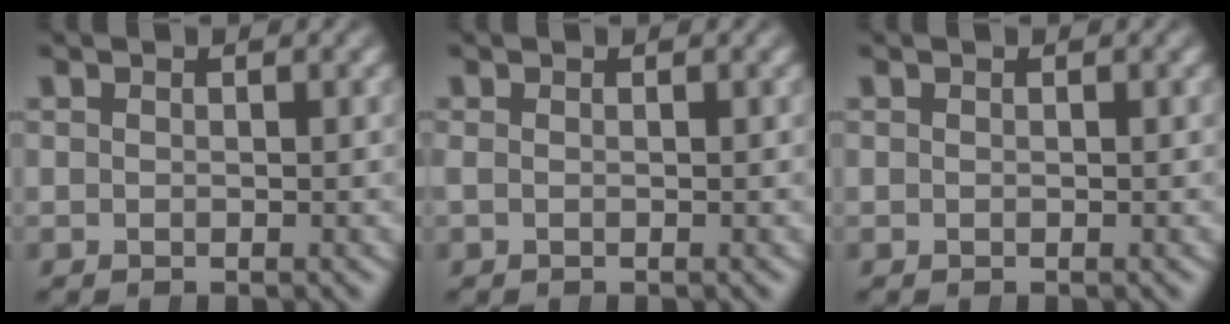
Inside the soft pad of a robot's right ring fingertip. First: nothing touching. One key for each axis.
{"total": 0.6, "fx": -0.2, "fy": 0.2, "fz": 0.5, "tx": -0.012, "ty": 0.001, "tz": -0.004}
{"total": 0.0}